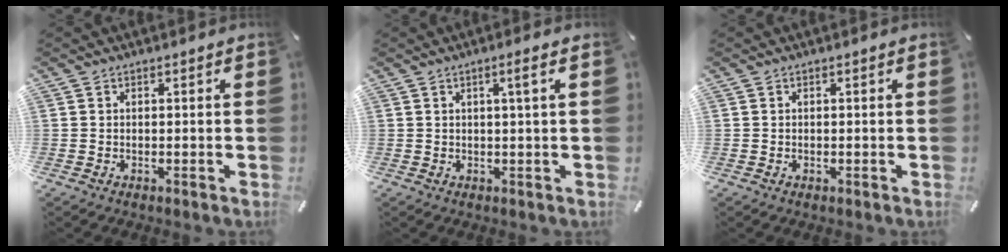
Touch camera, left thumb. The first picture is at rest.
{"total": 2.9, "force": [0.9, 0.1, 2.8], "torque": [-0.054, 0.001, 0.013]}
{"total": 0.5, "force": [-0.1, 0.5, 0.2], "torque": [-0.002, 0.003, -0.003]}